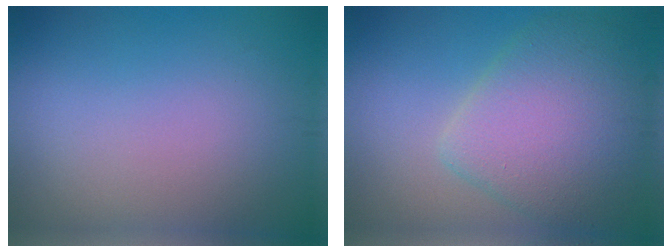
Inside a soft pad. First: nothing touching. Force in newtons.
{"total": 7.2, "press": 7.2, "slide": 0.3}